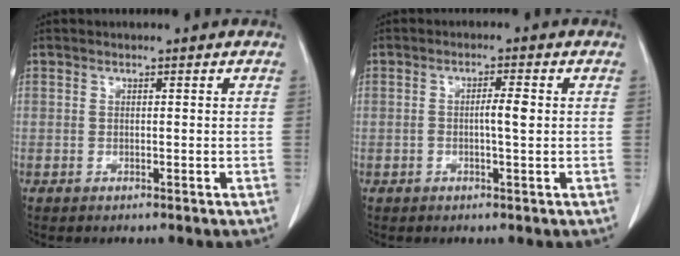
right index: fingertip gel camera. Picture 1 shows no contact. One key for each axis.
{"total": 2.7, "fx": -0.1, "fy": 0.2, "fz": 2.7, "tx": -0.049, "ty": 0.002, "tz": -0.002}